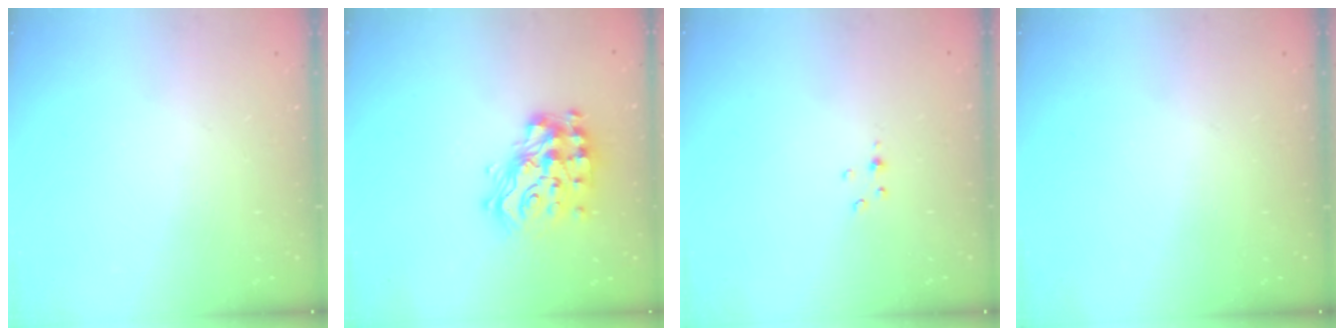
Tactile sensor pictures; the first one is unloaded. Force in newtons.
{"total": 17.7, "press": 17.7, "slide": 1.2}
{"total": 2.0, "press": 2.0, "slide": 0.3}
{"total": 0.0}